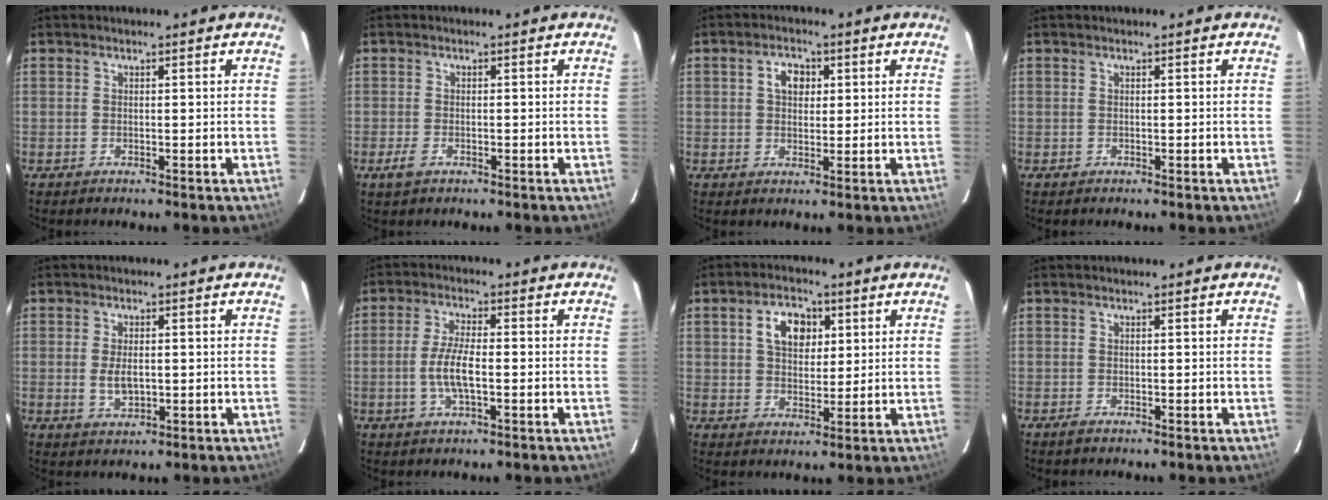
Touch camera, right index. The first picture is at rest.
{"total": 2.4, "force": [-1.4, 1.4, 1.5], "torque": [-0.030, -0.003, -0.025]}
{"total": 4.2, "force": [1.2, 3.0, 2.6], "torque": [-0.041, 0.013, 0.021]}
{"total": 0.0}
{"total": 4.3, "force": [-0.4, 2.4, 3.5], "torque": [-0.068, -0.005, -0.002]}
{"total": 6.5, "force": [-1.3, 1.9, 6.1], "torque": [-0.124, -0.001, -0.026]}
{"total": 7.8, "force": [2.7, 5.2, 5.1], "torque": [-0.086, 0.022, 0.048]}
{"total": 0.8, "force": [-0.5, 0.2, 0.5], "torque": [-0.009, -0.001, -0.010]}